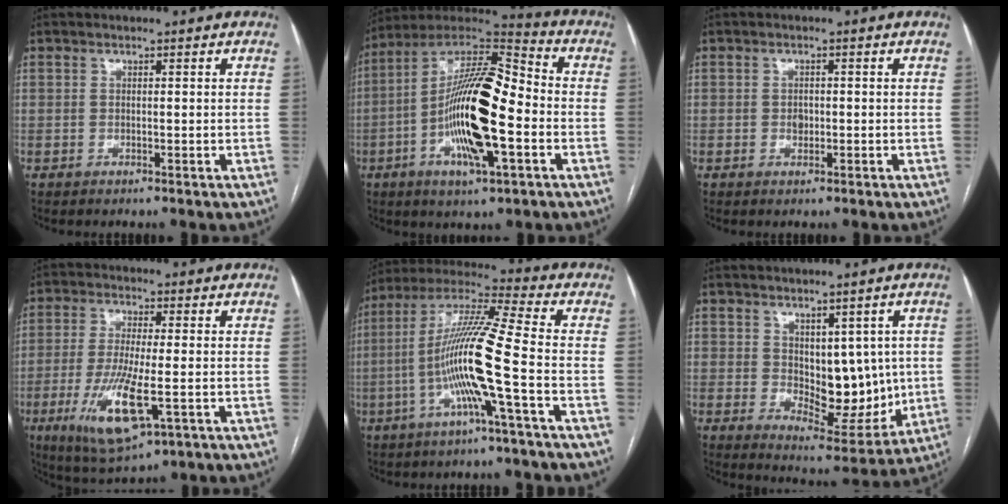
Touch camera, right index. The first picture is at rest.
{"total": 19.5, "force": [-3.5, 4.4, 18.6], "torque": [-0.344, 0.010, -0.060]}
{"total": 1.3, "force": [-0.1, 1.0, 0.8], "torque": [-0.007, 0.003, 0.003]}
{"total": 11.3, "force": [-3.5, 2.2, 10.5], "torque": [-0.210, -0.028, -0.057]}
{"total": 13.7, "force": [-3.4, -1.1, 13.3], "torque": [-0.256, 0.007, -0.075]}
{"total": 10.6, "force": [1.0, 6.0, 8.6], "torque": [-0.103, -0.005, 0.041]}